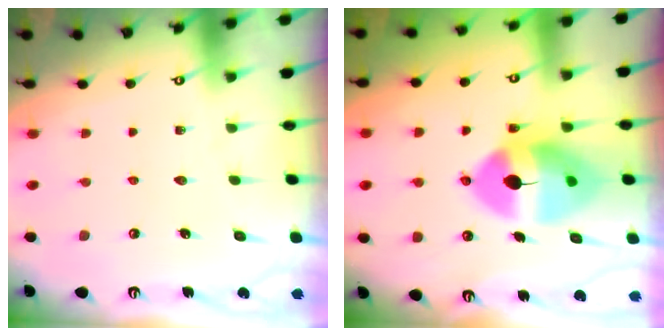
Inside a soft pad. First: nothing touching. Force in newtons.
{"total": 14.2, "press": 14.0, "slide": 2.4}